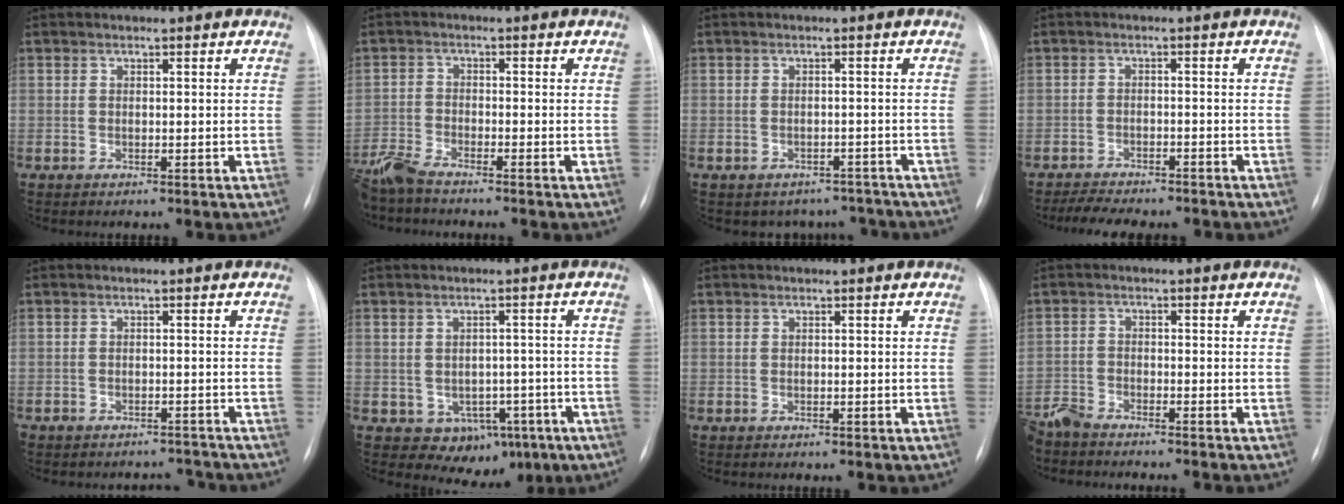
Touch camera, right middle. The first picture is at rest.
{"total": 5.0, "force": [-4.6, 0.1, 2.0], "torque": [-0.045, -0.019, -0.094]}
{"total": 6.3, "force": [-5.4, 3.3, -0.2], "torque": [0.021, 0.026, -0.058]}
{"total": 8.3, "force": [-7.4, 1.7, 3.4], "torque": [-0.051, -0.006, -0.107]}
{"total": 5.8, "force": [-5.4, 2.0, 0.2], "torque": [0.005, 0.011, -0.068]}
{"total": 7.9, "force": [-3.4, 6.0, 3.7], "torque": [-0.032, 0.022, -0.033]}
{"total": 0.5, "force": [-0.1, 0.3, 0.4], "torque": [-0.005, 0.000, 0.000]}
{"total": 4.9, "force": [-4.8, 0.2, 1.1], "torque": [-0.015, -0.018, -0.091]}